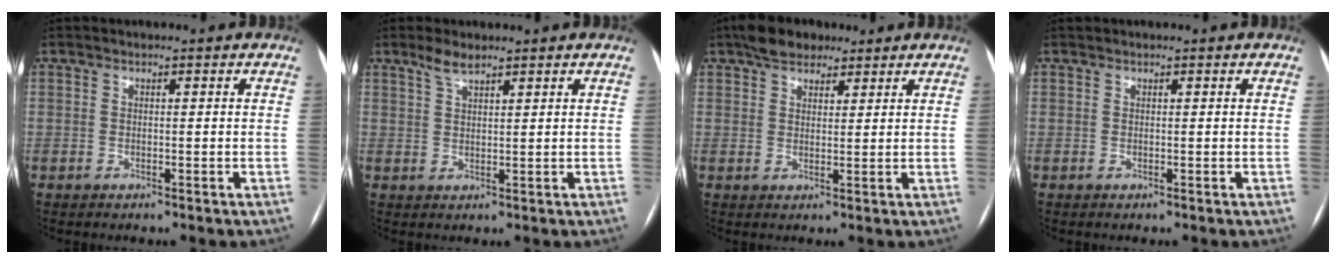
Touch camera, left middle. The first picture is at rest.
{"total": 2.6, "force": [2.1, 0.5, 1.4], "torque": [-0.034, 0.007, 0.043]}
{"total": 5.4, "force": [4.0, 2.9, 2.2], "torque": [-0.041, 0.020, 0.070]}
{"total": 0.0}